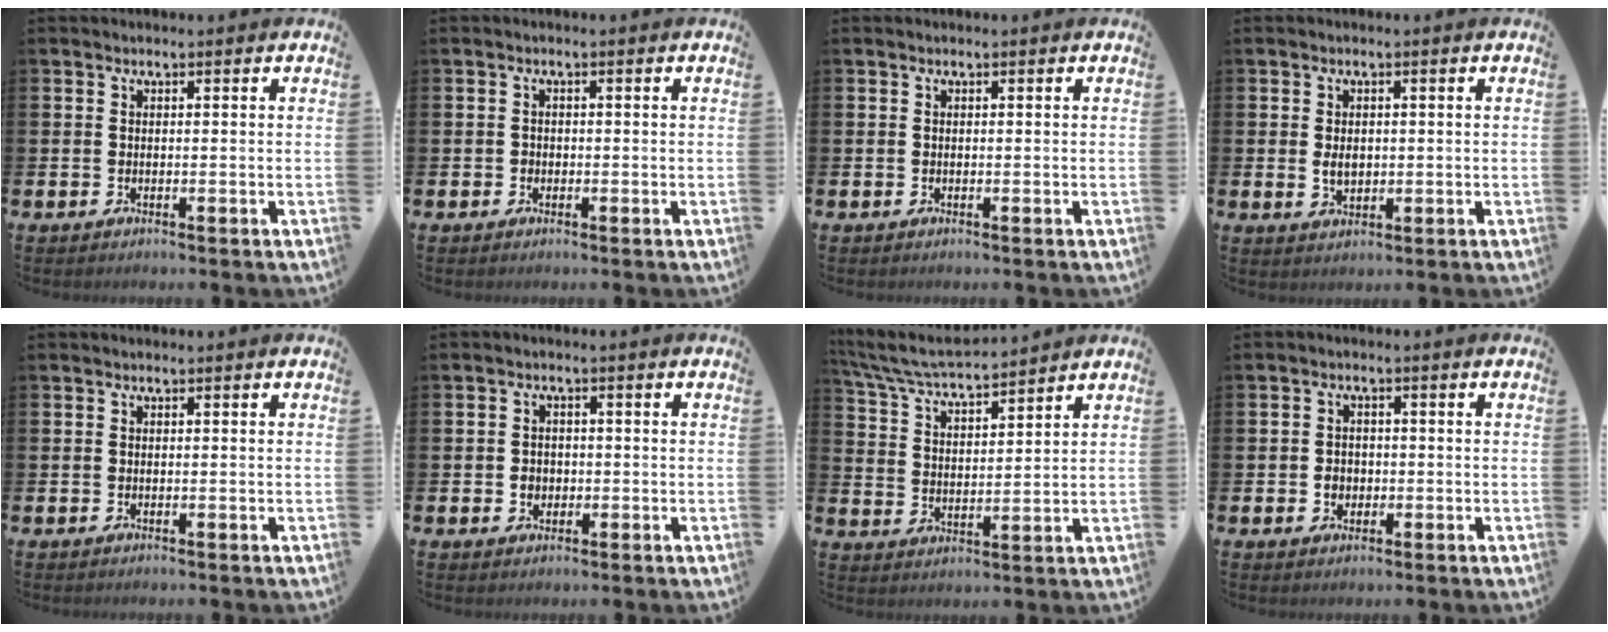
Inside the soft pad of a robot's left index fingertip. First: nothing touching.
{"total": 0.8, "force": [-0.3, 0.7, 0.1], "torque": [-0.004, 0.005, -0.007]}
{"total": 0.0}
{"total": 2.2, "force": [0.2, 1.5, 1.5], "torque": [-0.024, 0.004, 0.001]}
{"total": 0.0}
{"total": 2.0, "force": [-0.3, 1.8, 0.8], "torque": [-0.002, 0.000, -0.013]}
{"total": 6.2, "force": [5.9, 0.5, 1.7], "torque": [-0.062, -0.036, 0.104]}
{"total": 2.0, "force": [-0.5, 1.8, 0.8], "torque": [-0.011, 0.003, -0.014]}